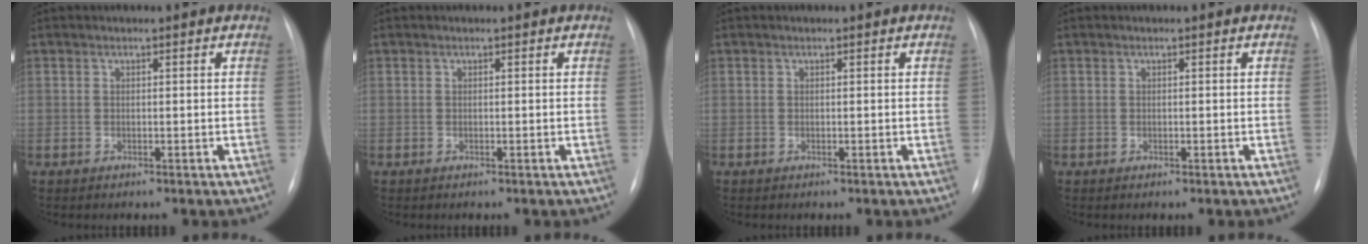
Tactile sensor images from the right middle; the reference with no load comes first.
{"total": 0.0}
{"total": 0.0}
{"total": 0.0}